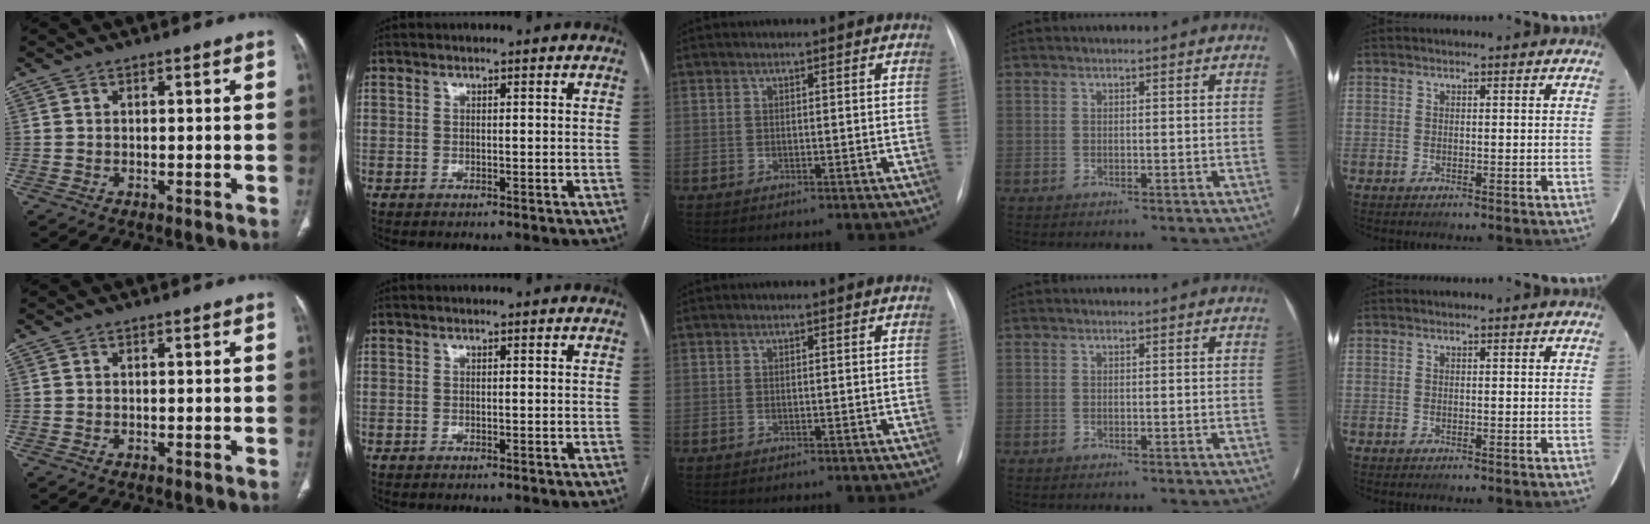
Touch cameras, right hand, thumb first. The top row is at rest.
{}